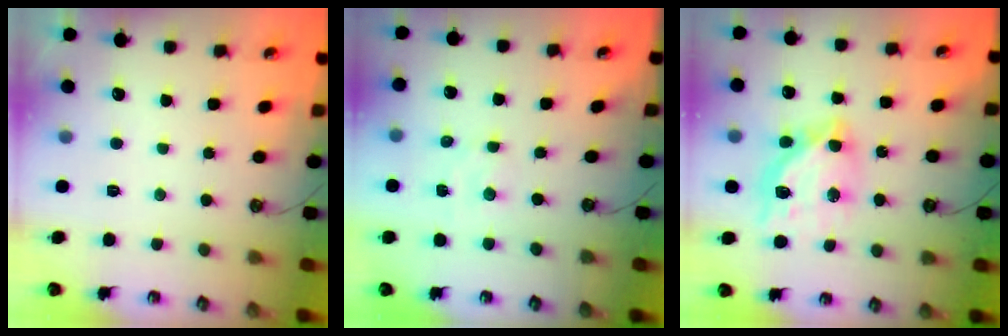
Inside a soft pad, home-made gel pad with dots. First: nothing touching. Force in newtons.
{"total": 2.6, "press": 2.6, "slide": 0.4}
{"total": 13.2, "press": 13.2, "slide": 1.2}